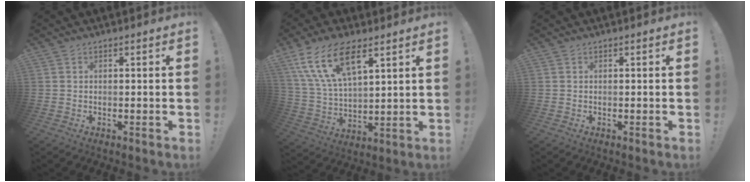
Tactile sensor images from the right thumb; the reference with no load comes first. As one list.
[{"total": 16.3, "force": [9.3, 7.1, 11.3], "torque": [-0.229, -0.032, 0.170]}, {"total": 0.0}]